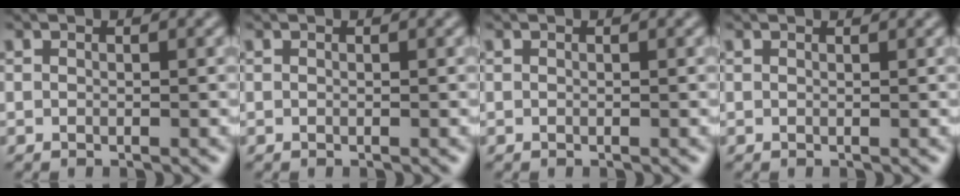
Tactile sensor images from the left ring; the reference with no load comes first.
{"total": 0.0}
{"total": 0.0}
{"total": 0.8, "force": [0.8, 0.0, 0.1], "torque": [-0.007, -0.003, 0.007]}